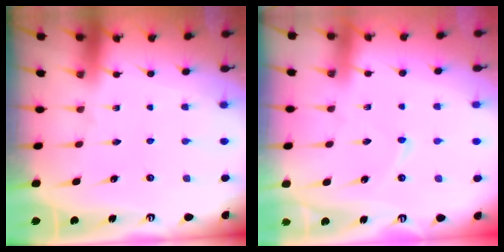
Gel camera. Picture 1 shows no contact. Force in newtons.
{"total": 2.9, "press": 2.9, "slide": 0.3}